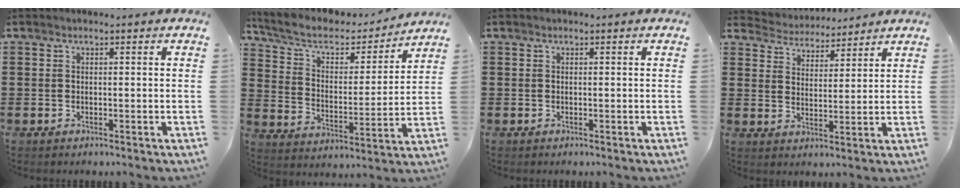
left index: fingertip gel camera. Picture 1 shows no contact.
{"total": 6.1, "force": [4.8, 2.7, 2.7], "torque": [-0.078, -0.027, 0.078]}
{"total": 0.0}
{"total": 3.9, "force": [3.8, 0.8, -0.5], "torque": [-0.013, -0.020, 0.064]}